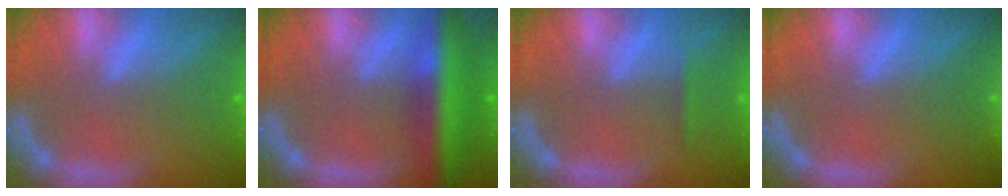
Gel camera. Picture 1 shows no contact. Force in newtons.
{"total": 9.0}
{"total": 0.9}
{"total": 1.9}